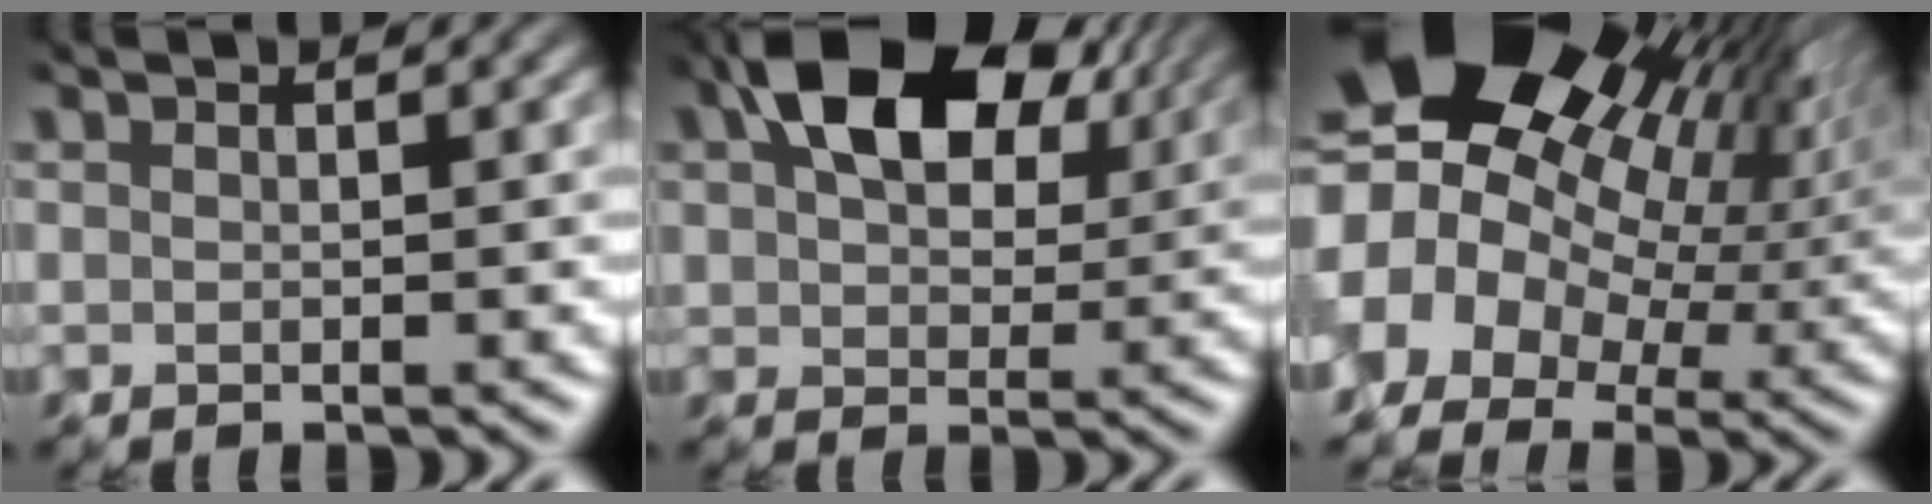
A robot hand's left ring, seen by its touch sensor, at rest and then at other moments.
{"total": 11.1, "force": [5.2, 6.5, 7.4], "torque": [-0.131, 0.020, 0.088]}
{"total": 16.3, "force": [3.1, 10.9, 11.6], "torque": [-0.193, 0.023, 0.065]}